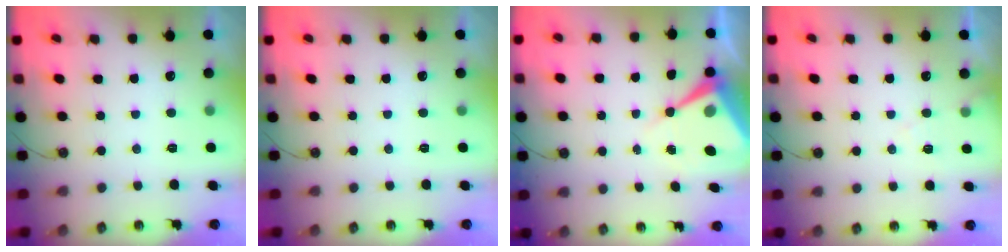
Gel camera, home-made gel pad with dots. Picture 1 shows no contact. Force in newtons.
{"total": 0.0}
{"total": 9.1, "press": 9.1, "slide": 0.3}
{"total": 6.4, "press": 6.3, "slide": 0.8}